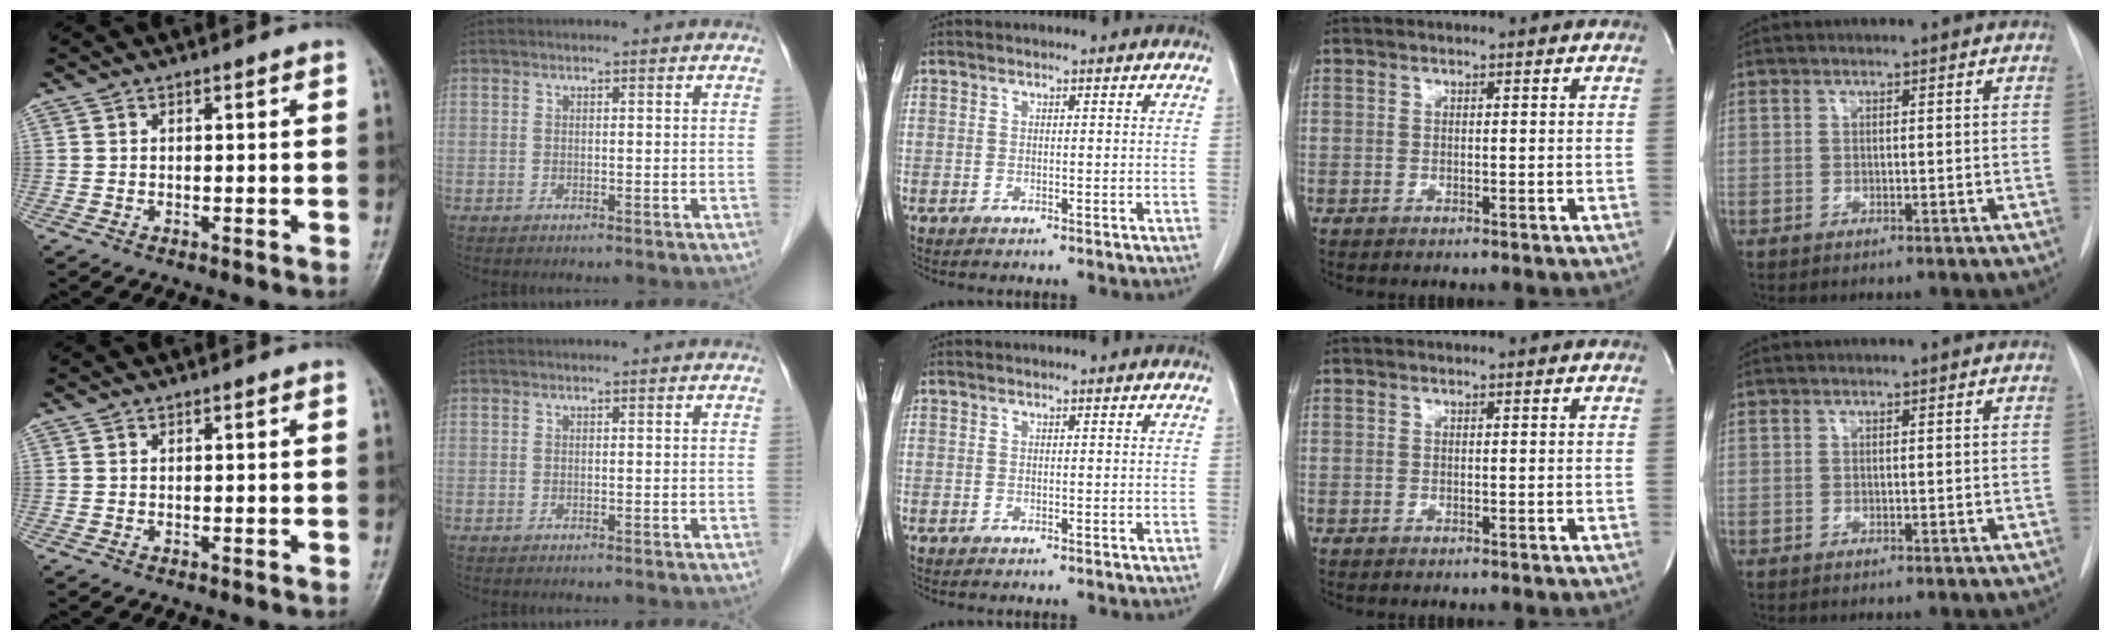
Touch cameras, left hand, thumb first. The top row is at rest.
{}